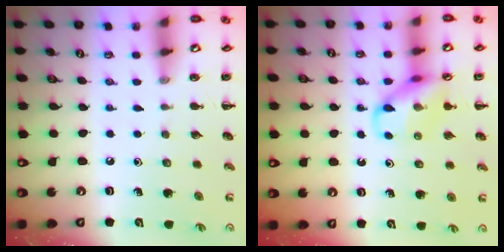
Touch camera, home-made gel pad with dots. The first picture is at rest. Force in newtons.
{"total": 12.0, "press": 11.9, "slide": 1.8}